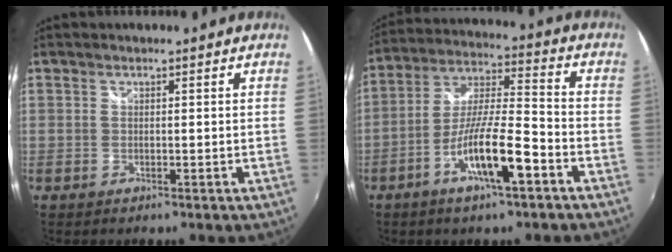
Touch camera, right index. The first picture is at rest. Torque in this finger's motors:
{"motor_torque": [1.16, -0.98, 0.71, 0.16]}